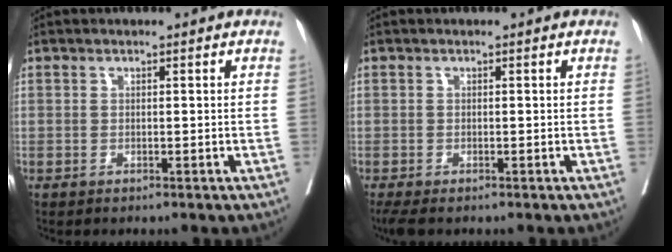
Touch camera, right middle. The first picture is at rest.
{"total": 3.1, "force": [-2.5, 0.8, 1.8], "torque": [-0.032, -0.013, -0.041]}